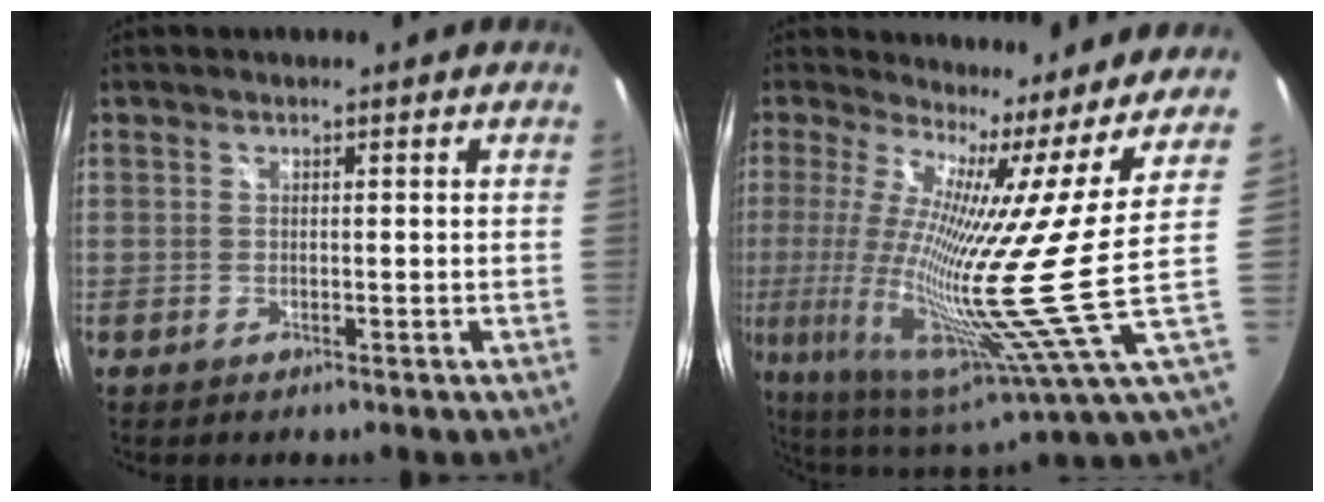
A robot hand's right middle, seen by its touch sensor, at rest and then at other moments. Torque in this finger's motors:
{"motor_torque": [2.14, 0.00, 1.02, 0.21]}